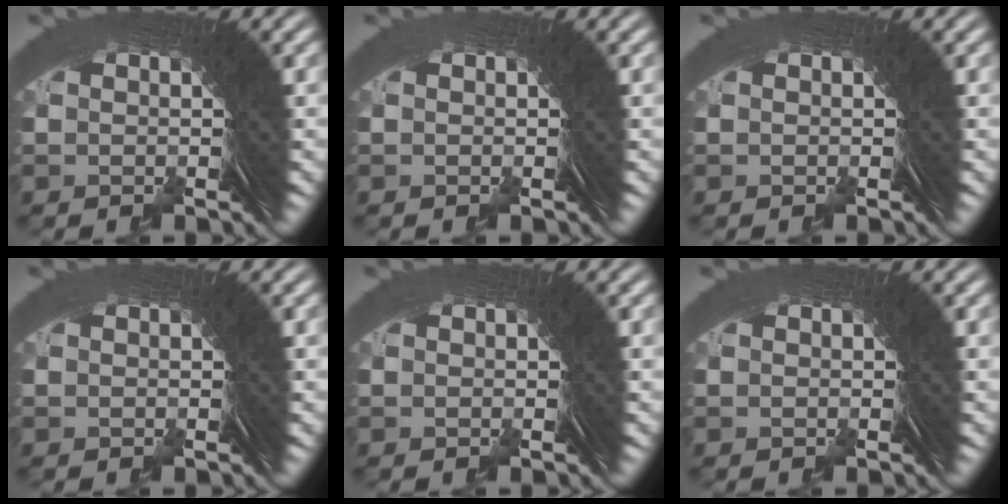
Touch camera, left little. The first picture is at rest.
{"total": 0.0}
{"total": 0.0}
{"total": 0.0}
{"total": 0.0}
{"total": 0.0}